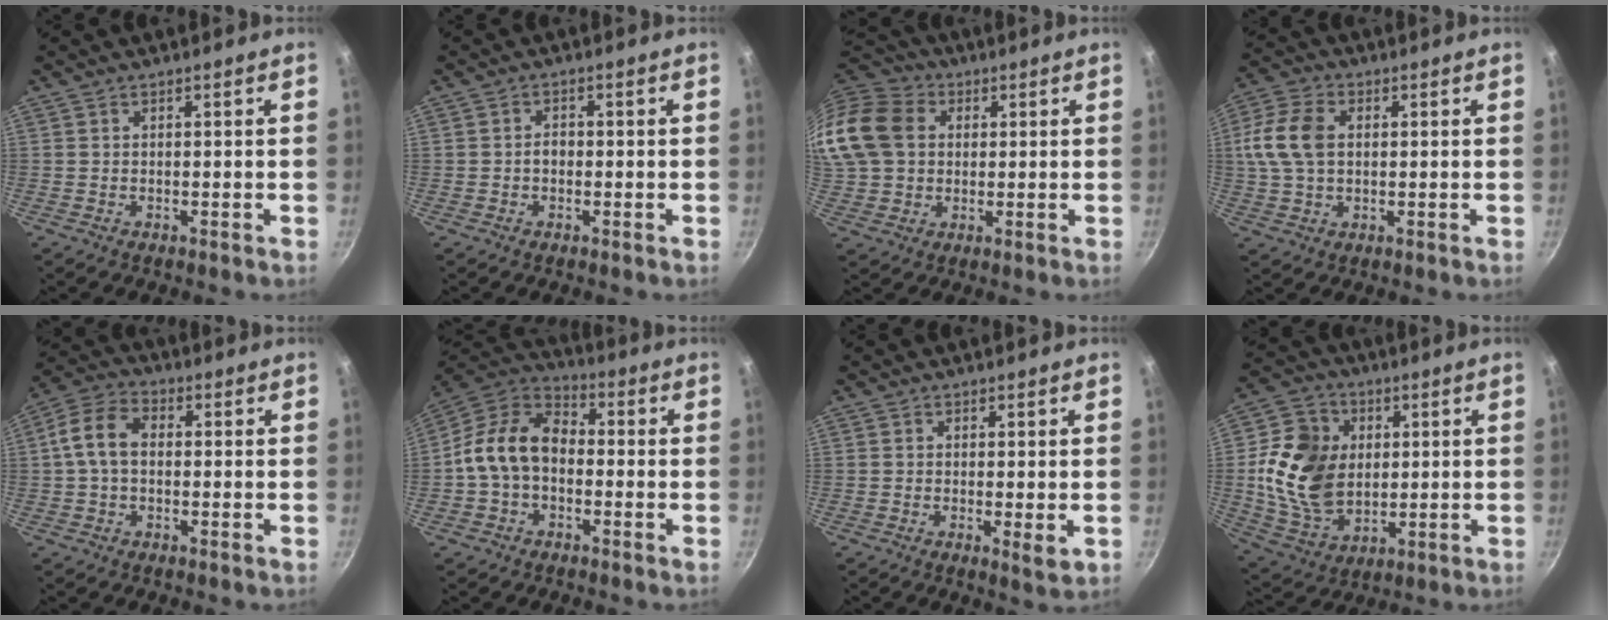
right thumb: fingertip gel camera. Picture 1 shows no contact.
{"total": 1.8, "force": [-0.4, 1.4, 1.1], "torque": [-0.011, 0.010, -0.007]}
{"total": 20.3, "force": [3.8, 16.3, 11.3], "torque": [-0.249, 0.033, 0.061]}
{"total": 10.6, "force": [1.4, 7.1, 7.8], "torque": [-0.153, 0.015, 0.017]}
{"total": 8.6, "force": [0.3, 5.9, 6.2], "torque": [-0.113, 0.023, -0.009]}
{"total": 12.5, "force": [-1.4, 9.0, 8.6], "torque": [-0.129, 0.040, -0.046]}
{"total": 2.6, "force": [-0.3, 0.5, 2.5], "torque": [-0.043, -0.011, -0.004]}
{"total": 17.6, "force": [1.8, 13.4, 11.3], "torque": [-0.190, -0.005, 0.040]}